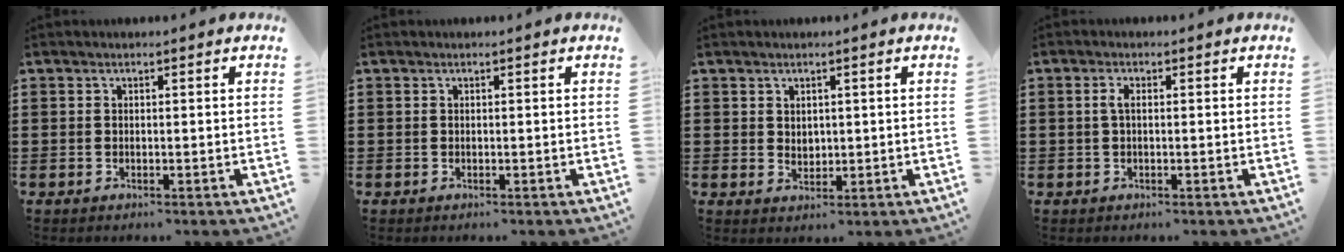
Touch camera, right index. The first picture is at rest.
{"total": 0.0}
{"total": 1.6, "force": [1.0, 1.2, 0.3], "torque": [-0.009, 0.007, 0.019]}
{"total": 1.8, "force": [0.0, 0.6, 1.7], "torque": [-0.039, 0.000, -0.004]}